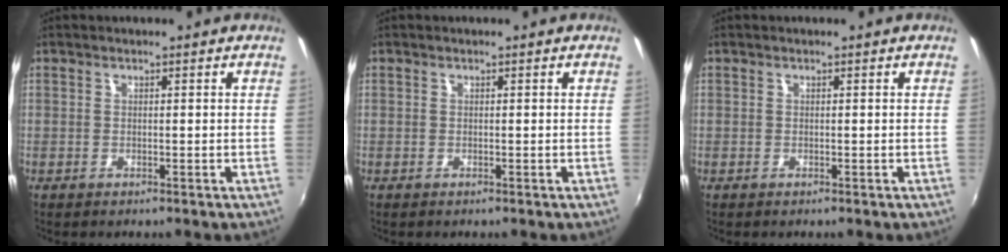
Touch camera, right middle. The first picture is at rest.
{"total": 0.0}
{"total": 0.0}